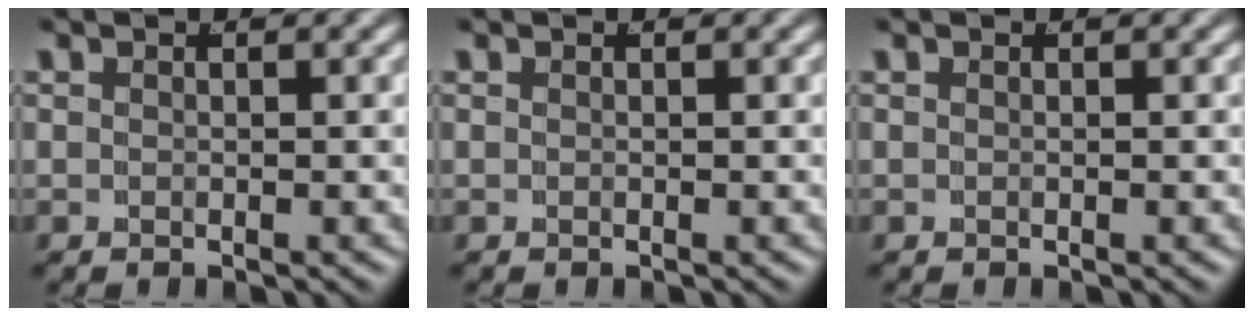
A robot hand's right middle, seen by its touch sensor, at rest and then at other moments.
{"total": 0.0}
{"total": 0.0}